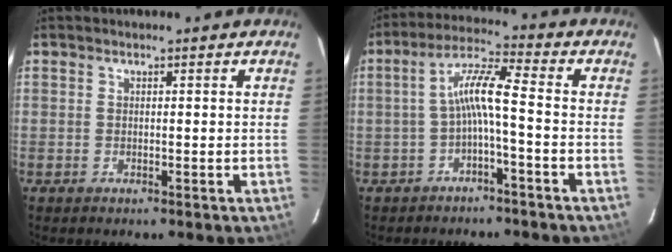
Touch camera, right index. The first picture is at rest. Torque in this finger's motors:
{"motor_torque": [0.93, -0.61, 0.59, 0.18]}